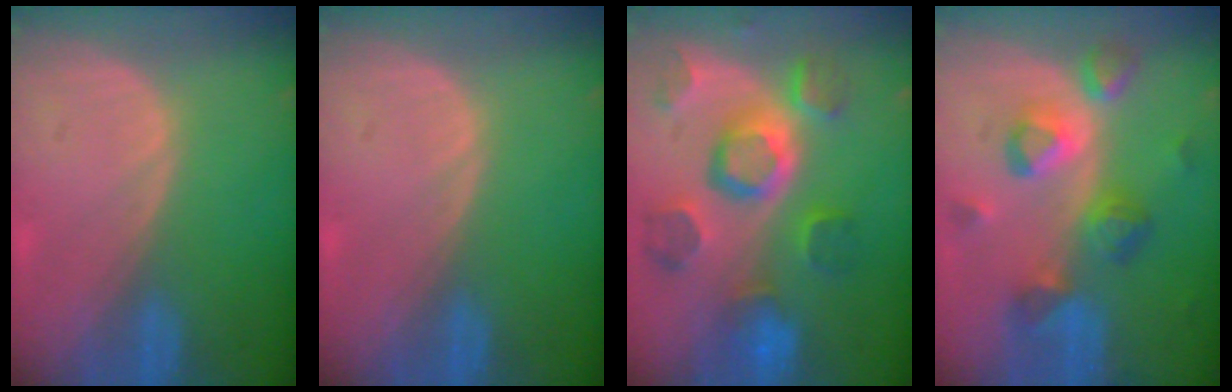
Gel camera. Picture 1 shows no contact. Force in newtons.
{"total": 0.0}
{"total": 11.3, "press": 10.0, "slide": 5.3}
{"total": 8.8, "press": 7.9, "slide": 3.7}